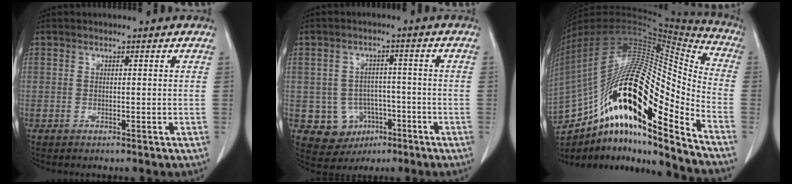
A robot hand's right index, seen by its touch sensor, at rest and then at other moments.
{"total": 6.8, "force": [-2.3, 6.2, 1.4], "torque": [-0.022, 0.010, -0.024]}
{"total": 30.7, "force": [-16.1, 6.5, 25.3], "torque": [-0.449, 0.012, -0.277]}